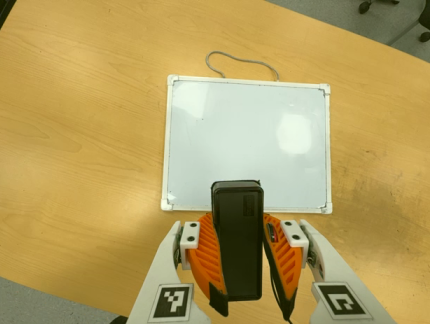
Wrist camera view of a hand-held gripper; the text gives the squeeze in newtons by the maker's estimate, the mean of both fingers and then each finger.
{"total": 8.9, "left": 7.6, "right": 10.3}